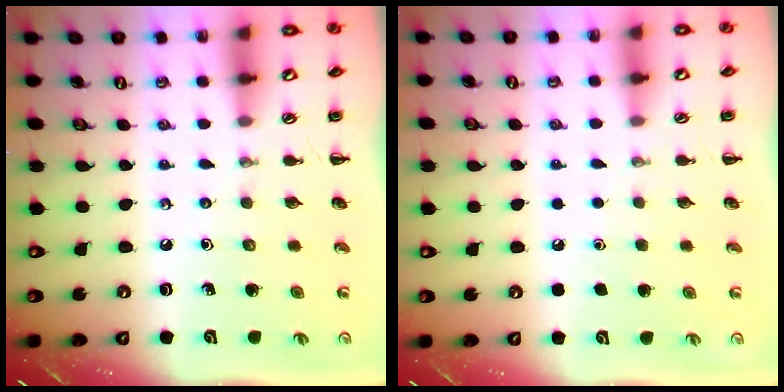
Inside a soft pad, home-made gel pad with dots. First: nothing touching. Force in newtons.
{"total": 1.7, "press": 1.7, "slide": 0.1}